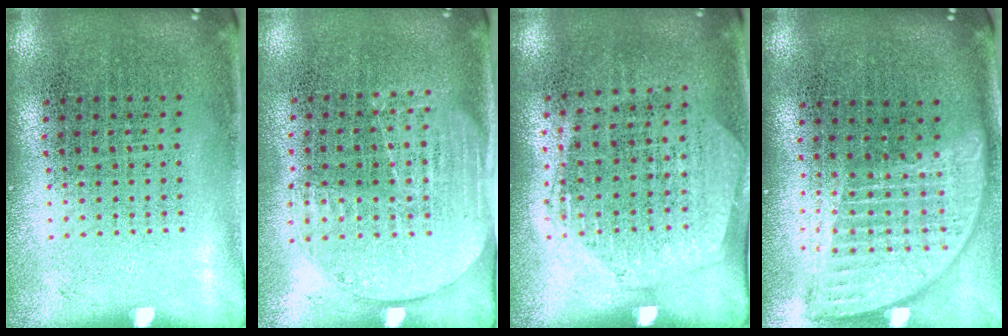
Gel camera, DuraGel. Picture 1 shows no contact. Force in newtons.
{"total": 1.4, "press": 1.2, "slide": 0.7}
{"total": 1.4, "press": 1.2, "slide": 0.8}
{"total": 1.9, "press": 1.5, "slide": 1.2}